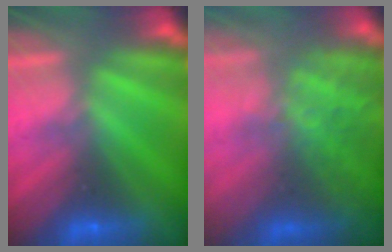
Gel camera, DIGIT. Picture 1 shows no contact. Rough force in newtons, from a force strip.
{"total": 7.4}